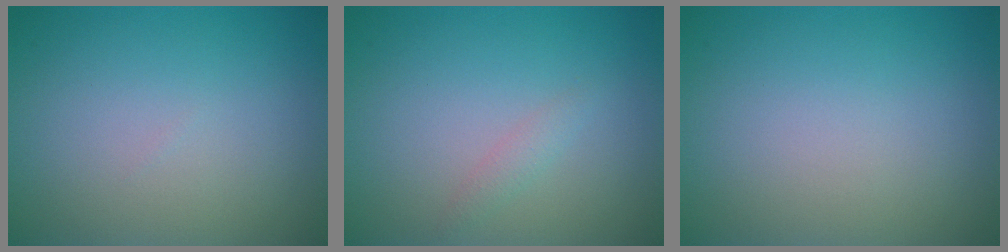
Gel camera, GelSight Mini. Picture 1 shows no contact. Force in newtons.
{"total": 0.9, "press": 0.9, "slide": 0.0}
{"total": 0.0}